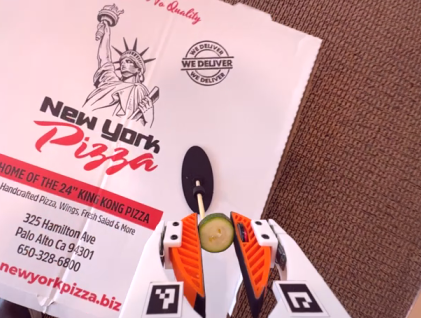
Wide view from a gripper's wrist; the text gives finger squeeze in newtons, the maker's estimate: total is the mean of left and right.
{"total": 8.0, "left": 7.7, "right": 8.2}